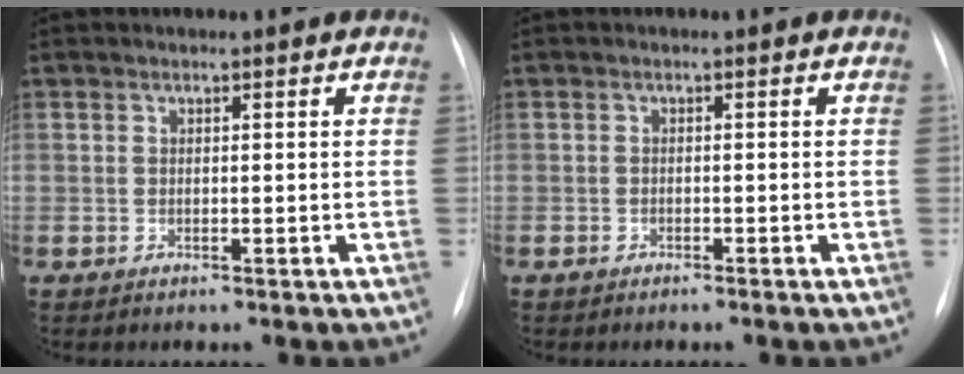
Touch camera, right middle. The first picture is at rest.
{"total": 0.9, "force": [-0.7, -0.3, 0.4], "torque": [-0.009, 0.000, -0.016]}